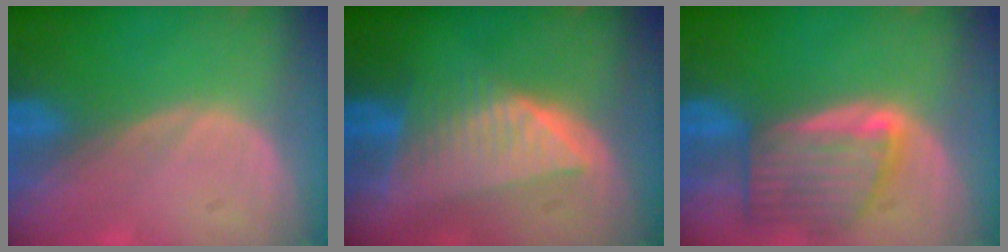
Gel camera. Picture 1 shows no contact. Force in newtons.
{"total": 7.5, "press": 6.9, "slide": 2.7}
{"total": 7.8, "press": 7.1, "slide": 3.2}